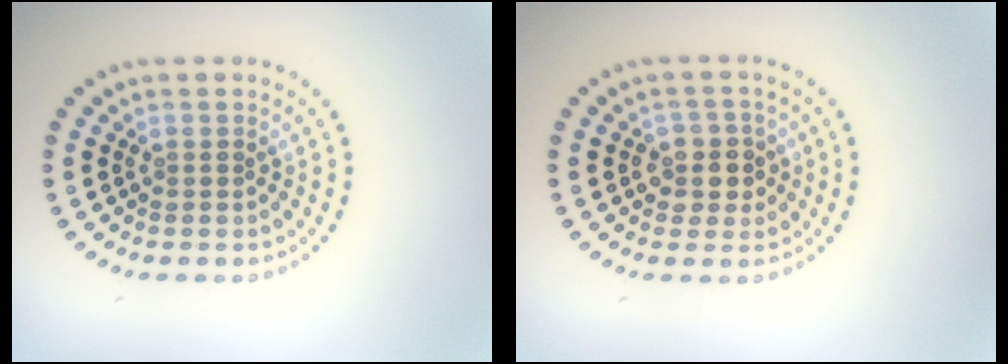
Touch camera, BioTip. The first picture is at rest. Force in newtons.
{"total": 2.7, "press": 2.4, "slide": 1.2}